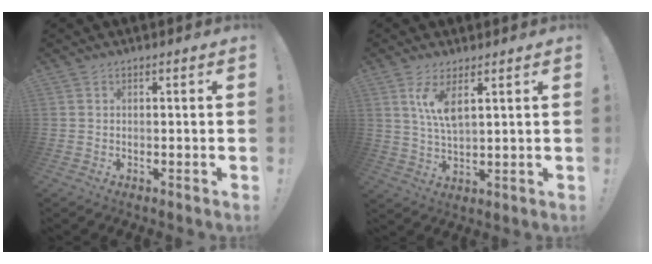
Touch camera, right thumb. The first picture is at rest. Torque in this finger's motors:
{"motor_torque": [0.02, 0.07, 0.32, 0.32, 0.02]}